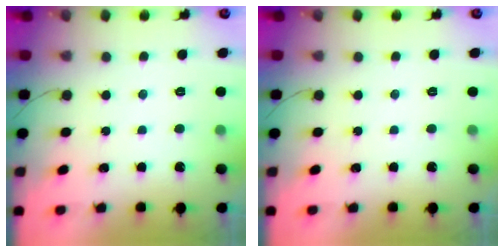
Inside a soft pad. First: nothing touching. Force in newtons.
{"total": 0.0}